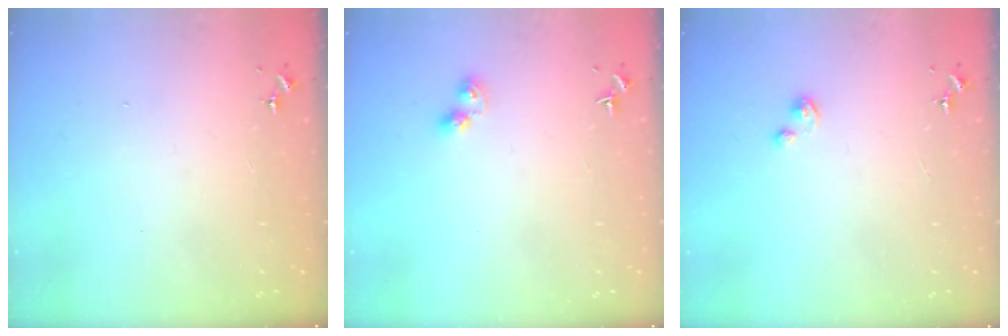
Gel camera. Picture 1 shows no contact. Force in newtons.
{"total": 4.4, "press": 4.4, "slide": 0.3}
{"total": 1.9, "press": 1.9, "slide": 0.2}